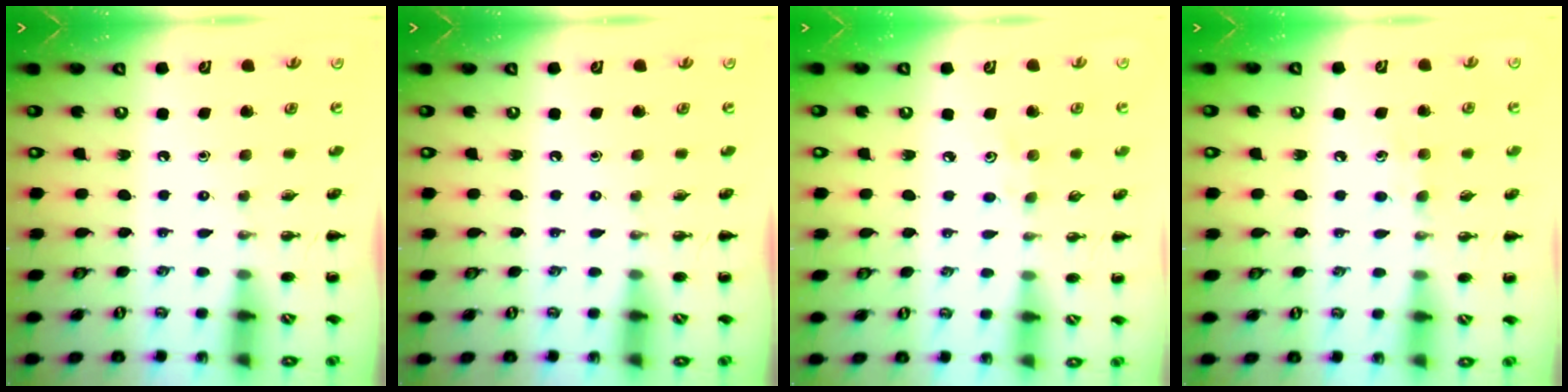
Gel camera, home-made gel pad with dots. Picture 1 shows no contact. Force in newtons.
{"total": 0.0}
{"total": 2.8, "press": 2.6, "slide": 0.8}
{"total": 5.6, "press": 5.5, "slide": 1.4}